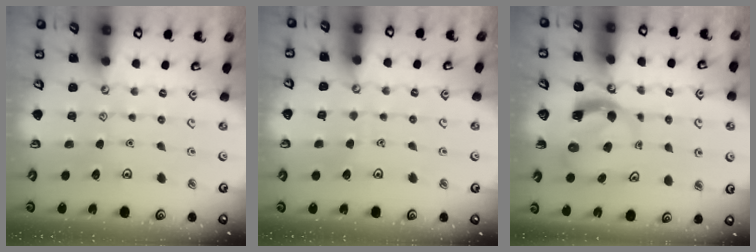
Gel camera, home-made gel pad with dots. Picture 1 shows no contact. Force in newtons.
{"total": 2.8, "press": 2.8, "slide": 0.1}
{"total": 4.6, "press": 4.6, "slide": 0.6}